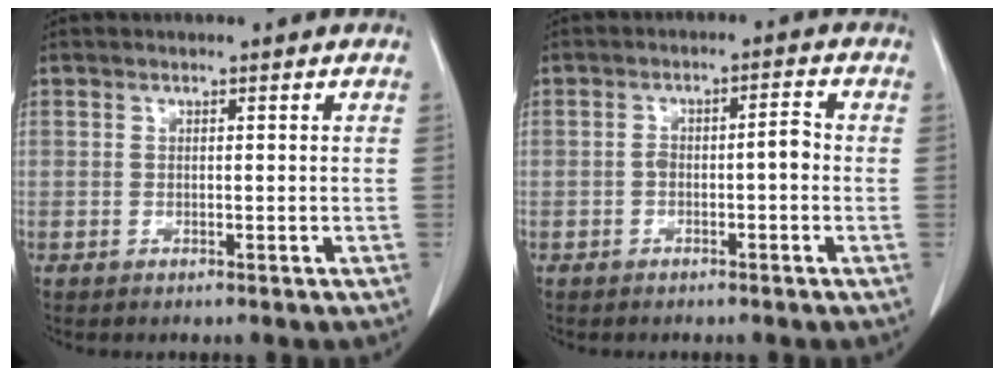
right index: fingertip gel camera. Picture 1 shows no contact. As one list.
[{"total": 3.2, "force": [-1.0, 1.0, 2.9], "torque": [-0.046, 0.016, -0.012]}]